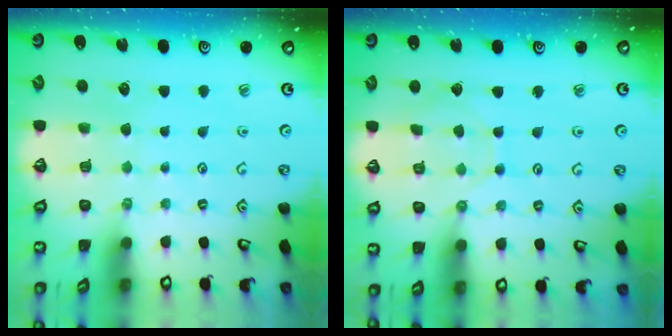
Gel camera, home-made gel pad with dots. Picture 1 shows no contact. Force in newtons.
{"total": 6.4, "press": 6.4, "slide": 0.5}